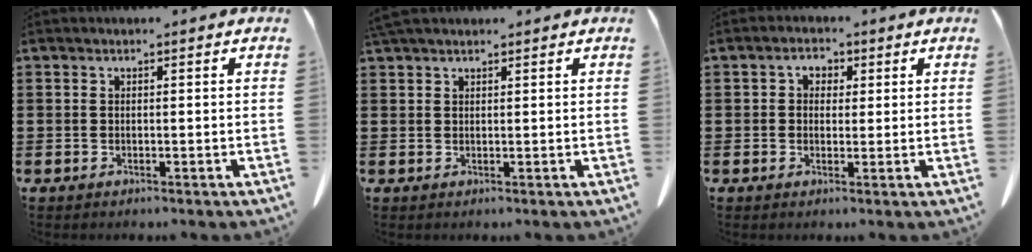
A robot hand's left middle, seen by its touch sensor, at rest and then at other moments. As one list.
[{"total": 1.5, "force": [1.3, 0.3, 0.5], "torque": [-0.014, 0.000, 0.026]}, {"total": 2.3, "force": [0.6, 1.9, 1.1], "torque": [-0.030, 0.009, 0.009]}]